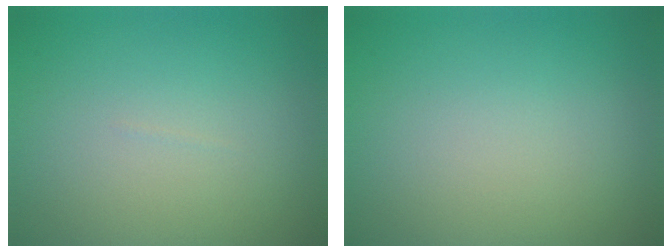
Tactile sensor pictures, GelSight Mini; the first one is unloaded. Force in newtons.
{"total": 0.0}